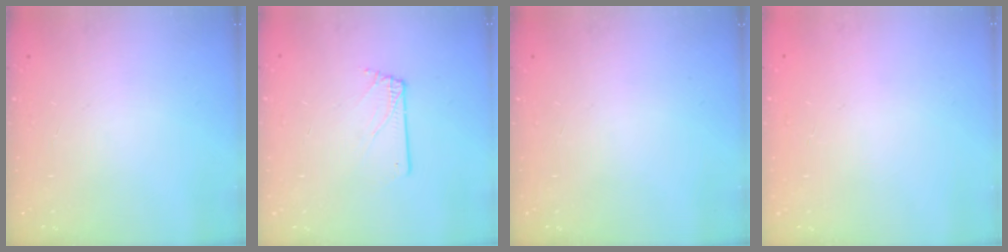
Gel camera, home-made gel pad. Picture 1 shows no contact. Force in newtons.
{"total": 1.1, "press": 1.1, "slide": 0.2}
{"total": 0.0}
{"total": 0.0}